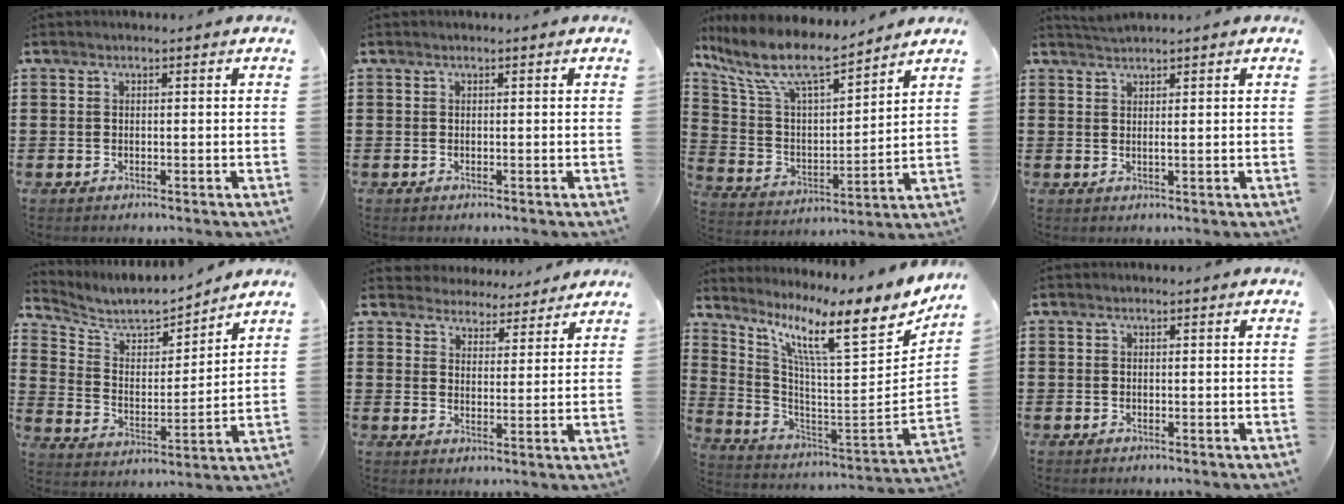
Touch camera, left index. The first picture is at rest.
{"total": 0.0}
{"total": 10.1, "force": [8.1, 2.4, 5.6], "torque": [-0.144, -0.046, 0.139]}
{"total": 1.9, "force": [1.5, -0.2, 1.1], "torque": [-0.024, 0.001, 0.029]}
{"total": 6.2, "force": [5.7, 1.8, 1.8], "torque": [-0.065, -0.037, 0.096]}
{"total": 4.1, "force": [4.0, 0.7, -0.4], "torque": [-0.012, -0.021, 0.071]}
{"total": 12.5, "force": [7.7, 1.6, 9.7], "torque": [-0.190, -0.059, 0.117]}
{"total": 0.0}